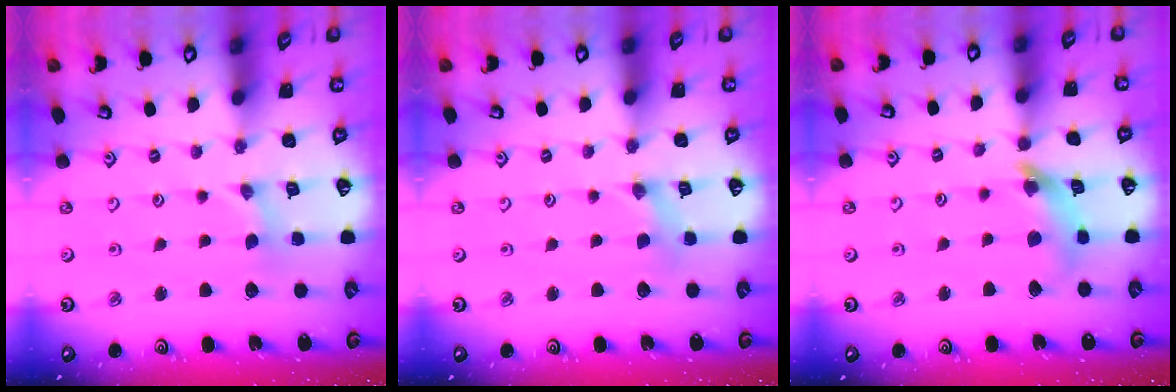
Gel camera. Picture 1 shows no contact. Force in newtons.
{"total": 0.0}
{"total": 9.9, "press": 9.9, "slide": 1.2}